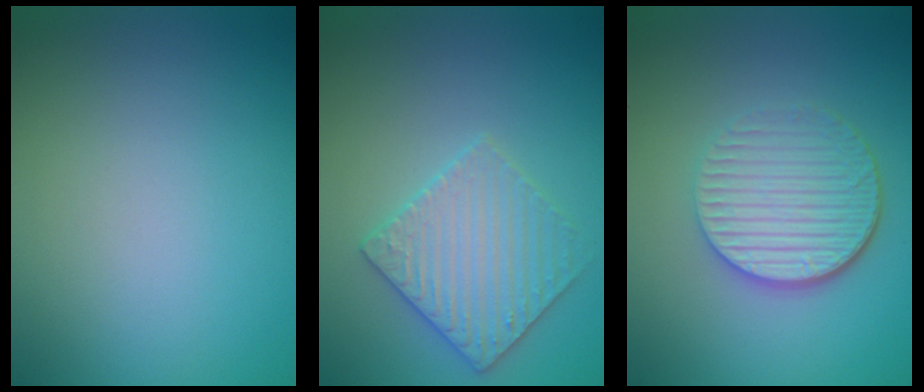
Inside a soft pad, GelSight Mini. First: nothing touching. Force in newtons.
{"total": 3.5, "press": 3.5, "slide": 0.5}
{"total": 5.1, "press": 3.9, "slide": 3.3}